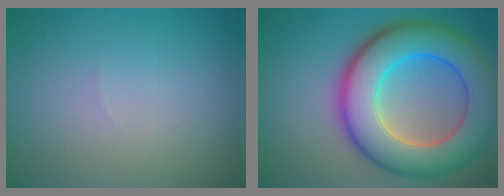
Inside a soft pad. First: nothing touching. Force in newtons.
{"total": 11.3, "press": 11.3, "slide": 0.2}